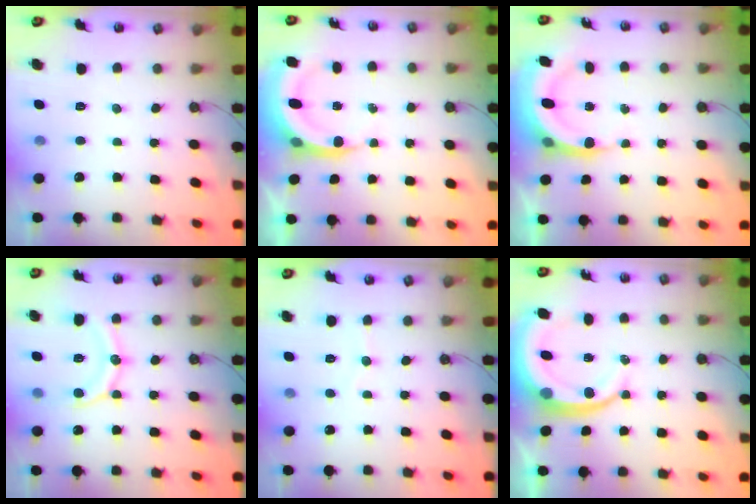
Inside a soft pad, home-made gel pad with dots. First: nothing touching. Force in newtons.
{"total": 6.5, "press": 6.5, "slide": 1.0}
{"total": 6.5, "press": 6.4, "slide": 0.9}
{"total": 12.7, "press": 12.6, "slide": 1.4}
{"total": 4.7, "press": 4.7, "slide": 0.5}
{"total": 11.0, "press": 10.9, "slide": 1.4}